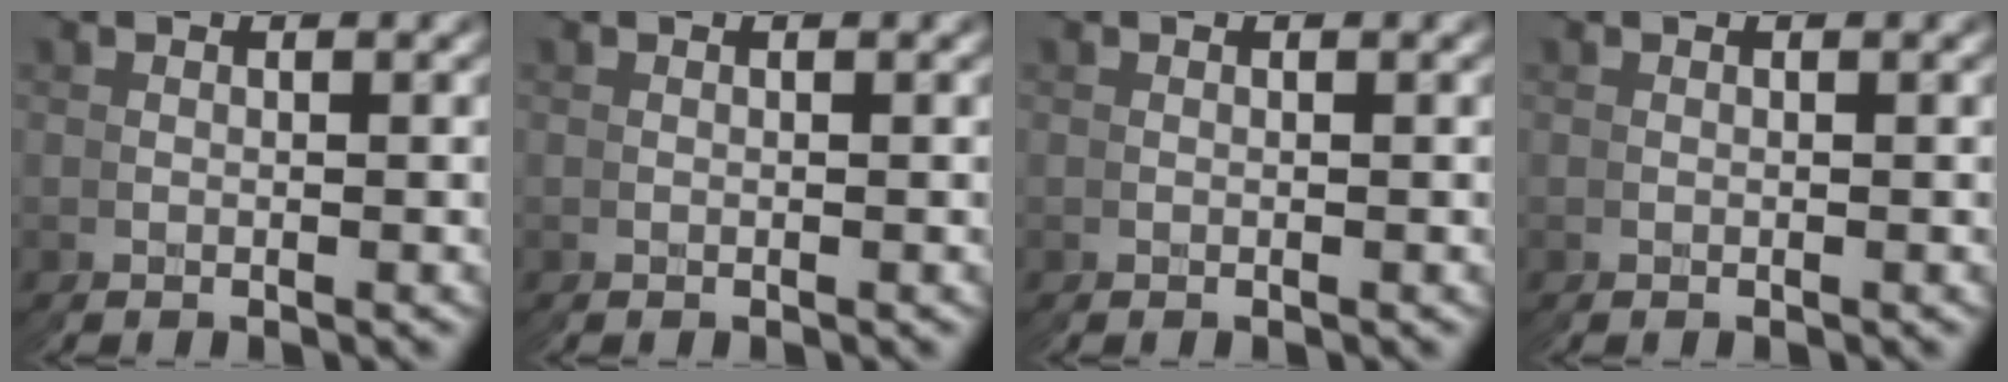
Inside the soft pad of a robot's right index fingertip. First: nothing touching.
{"total": 0.0}
{"total": 0.0}
{"total": 0.0}